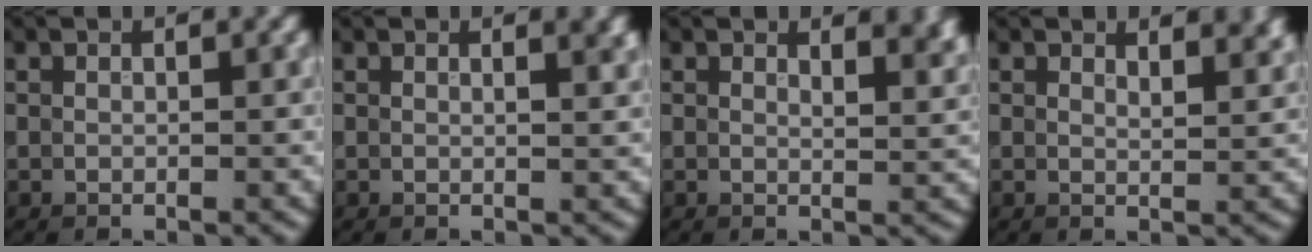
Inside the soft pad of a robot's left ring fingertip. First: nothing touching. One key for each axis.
{"total": 1.4, "fx": 0.8, "fy": 0.6, "fz": 1.0, "tx": -0.001, "ty": 0.004, "tz": 0.005}
{"total": 2.5, "fx": 1.9, "fy": 1.0, "fz": 1.4, "tx": -0.002, "ty": 0.002, "tz": 0.024}
{"total": 2.6, "fx": 2.1, "fy": 0.9, "fz": 1.2, "tx": -0.003, "ty": 0.005, "tz": 0.025}